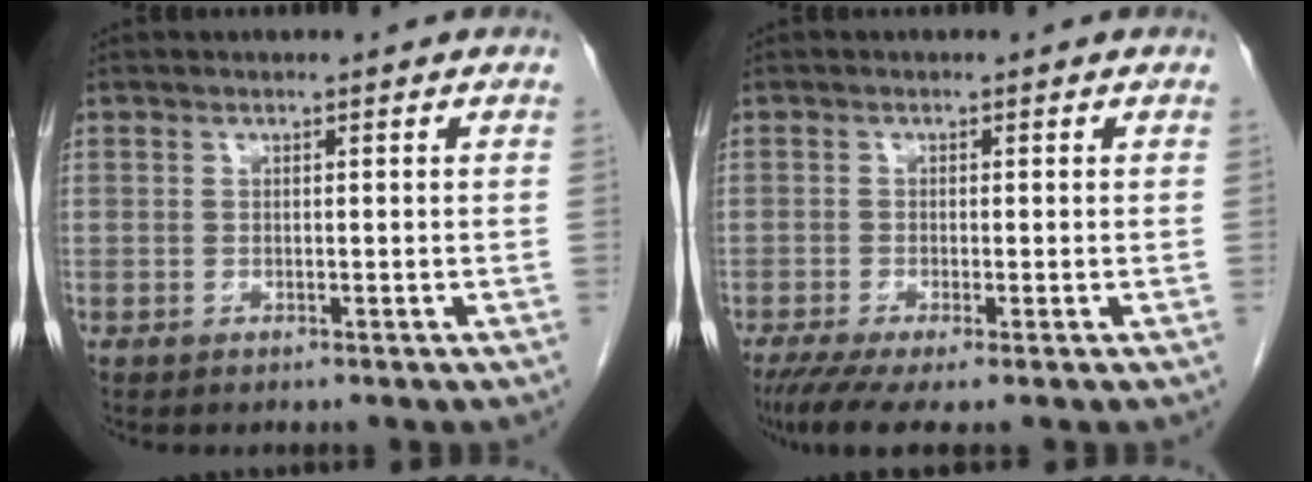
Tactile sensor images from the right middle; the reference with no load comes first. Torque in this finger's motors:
{"motor_torque": [0.77, -0.47, 0.04, 0.06]}